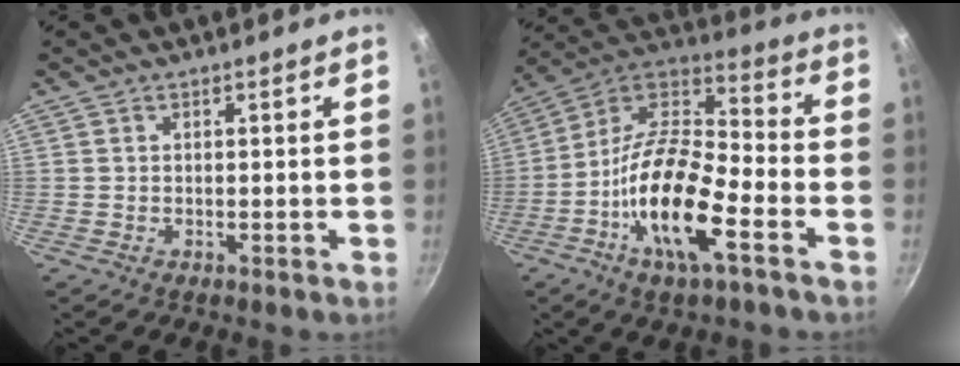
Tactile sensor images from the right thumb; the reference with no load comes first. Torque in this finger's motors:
{"motor_torque": [0.42, 1.04, 1.70, -1.07, 0.38]}